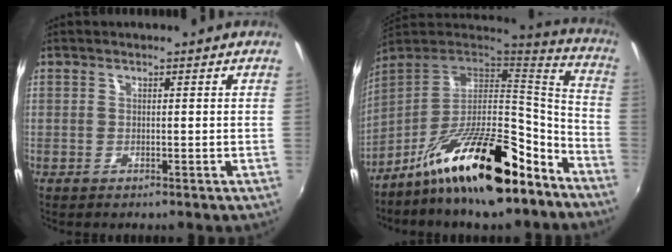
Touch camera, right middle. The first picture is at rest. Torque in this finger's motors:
{"motor_torque": [1.09, -1.05, 0.78, 0.21]}